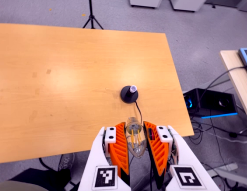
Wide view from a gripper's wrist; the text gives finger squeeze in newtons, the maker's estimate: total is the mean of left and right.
{"total": 19.9, "left": 21.0, "right": 18.8}